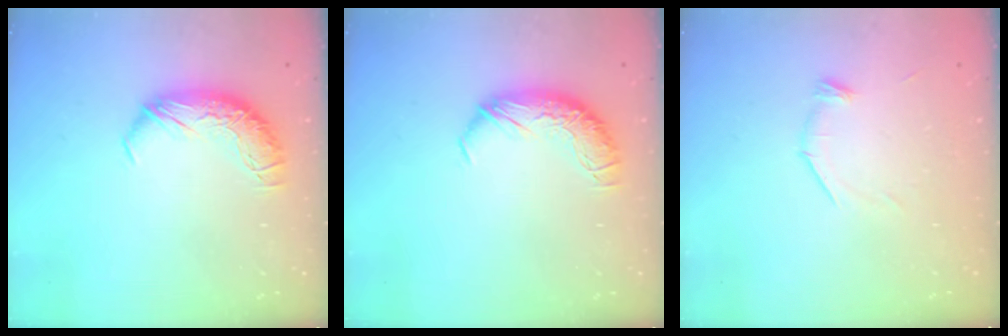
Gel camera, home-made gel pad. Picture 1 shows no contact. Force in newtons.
{"total": 0.0}
{"total": 8.6, "press": 8.6, "slide": 0.7}